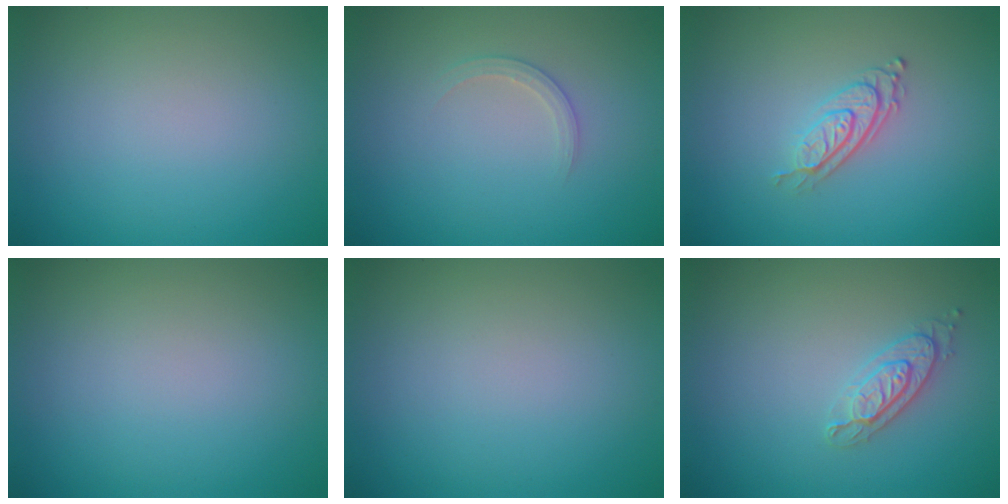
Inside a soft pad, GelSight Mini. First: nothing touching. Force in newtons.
{"total": 1.3, "press": 1.3, "slide": 0.1}
{"total": 2.8, "press": 2.1, "slide": 1.9}
{"total": 0.0}
{"total": 0.0}
{"total": 2.1, "press": 2.1, "slide": 0.5}